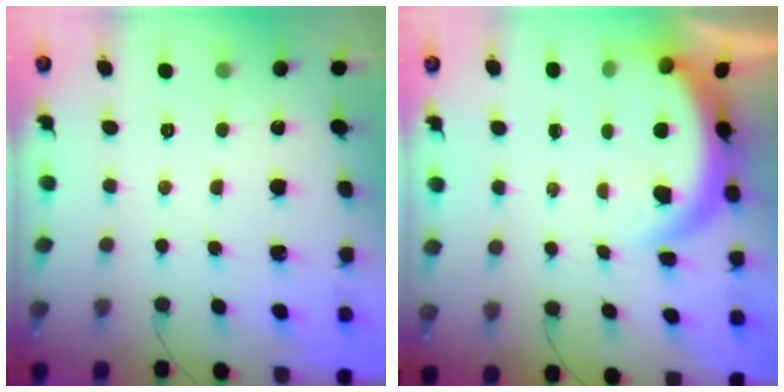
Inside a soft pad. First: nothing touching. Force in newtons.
{"total": 7.3, "press": 7.3, "slide": 0.7}